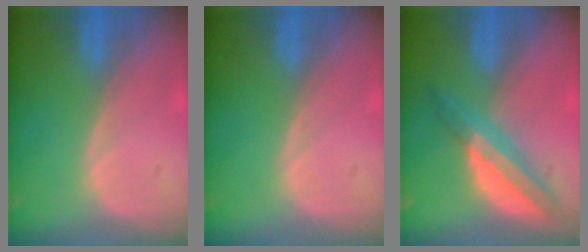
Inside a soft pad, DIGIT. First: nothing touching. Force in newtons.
{"total": 0.0}
{"total": 6.6, "press": 5.8, "slide": 3.1}